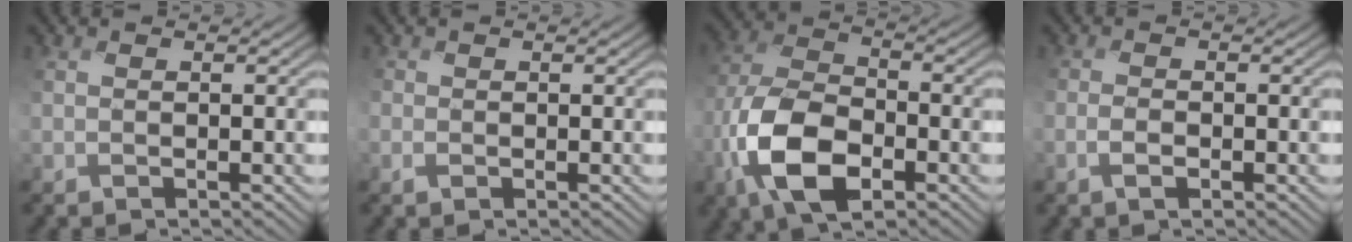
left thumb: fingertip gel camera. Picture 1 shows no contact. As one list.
[{"total": 1.1, "force": [-0.3, 1.0, 0.4], "torque": [-0.012, -0.004, -0.009]}, {"total": 11.9, "force": [-5.0, 6.1, 8.9], "torque": [-0.202, -0.009, -0.107]}, {"total": 1.8, "force": [-0.9, 0.8, 1.4], "torque": [-0.029, 0.001, -0.019]}]